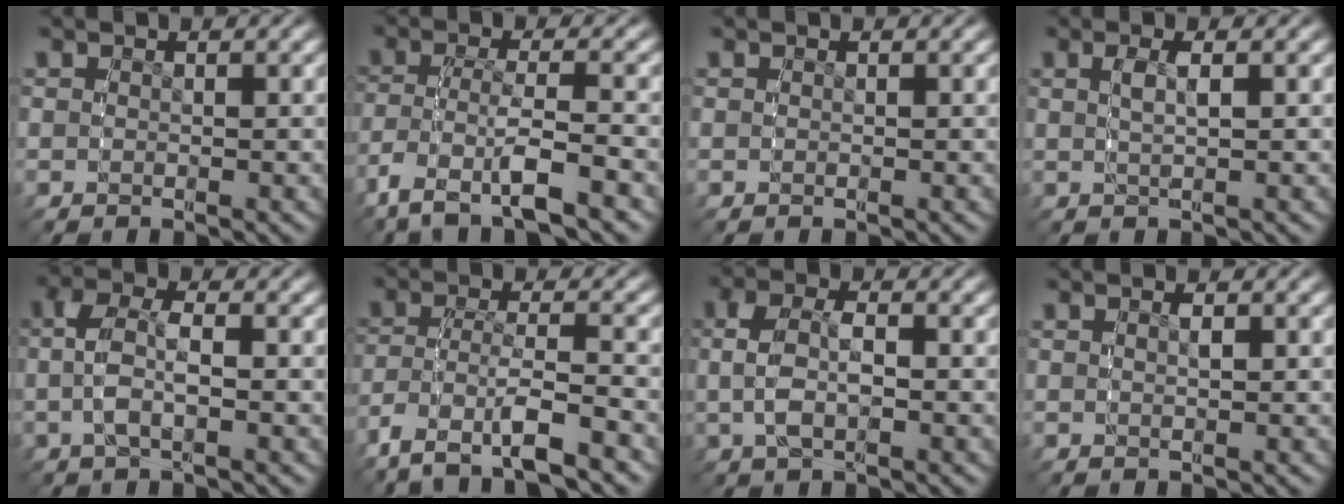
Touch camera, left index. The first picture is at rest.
{"total": 5.2, "force": [-2.6, 2.4, 3.8], "torque": [-0.084, -0.019, -0.034]}
{"total": 0.0}
{"total": 2.0, "force": [0.5, 0.5, 1.8], "torque": [-0.027, 0.006, 0.009]}
{"total": 4.1, "force": [-0.2, 2.4, 3.4], "torque": [-0.068, 0.001, -0.005]}
{"total": 5.6, "force": [-3.4, 2.8, 3.5], "torque": [-0.078, -0.019, -0.048]}
{"total": 4.4, "force": [0.0, 2.8, 3.3], "torque": [-0.068, 0.001, 0.000]}
{"total": 0.6, "force": [0.2, 0.0, 0.6], "torque": [-0.005, 0.002, 0.004]}